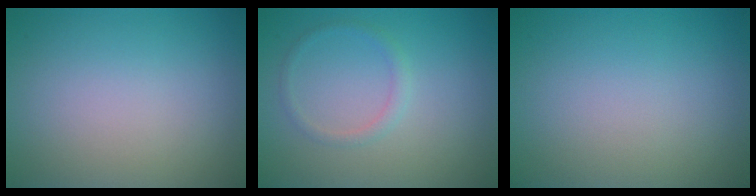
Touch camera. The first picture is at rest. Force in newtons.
{"total": 1.2, "press": 1.2, "slide": 0.0}
{"total": 0.0}